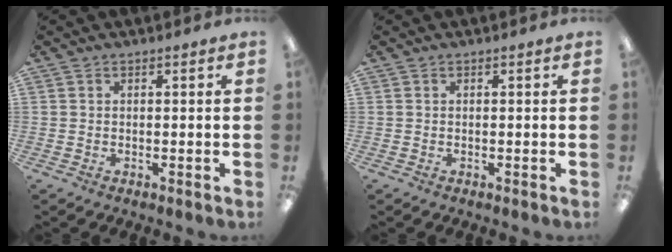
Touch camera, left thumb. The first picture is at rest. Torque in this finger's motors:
{"motor_torque": [-0.08, -0.06, 0.12, 0.01, 0.00]}